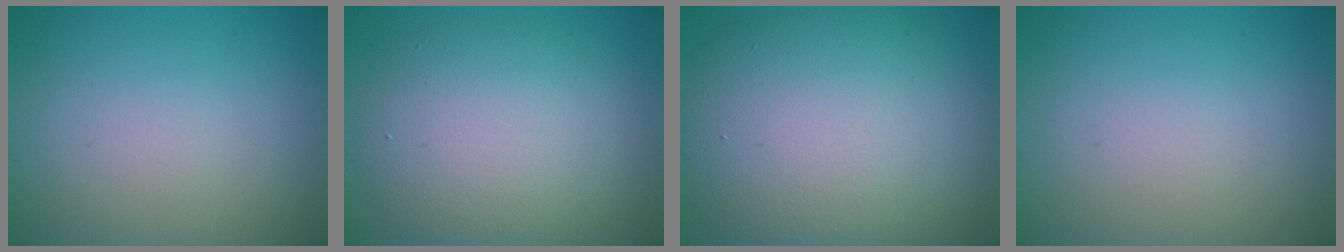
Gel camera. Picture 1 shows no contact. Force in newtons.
{"total": 8.2, "press": 8.2, "slide": 0.3}
{"total": 12.2, "press": 12.2, "slide": 0.3}
{"total": 0.0}